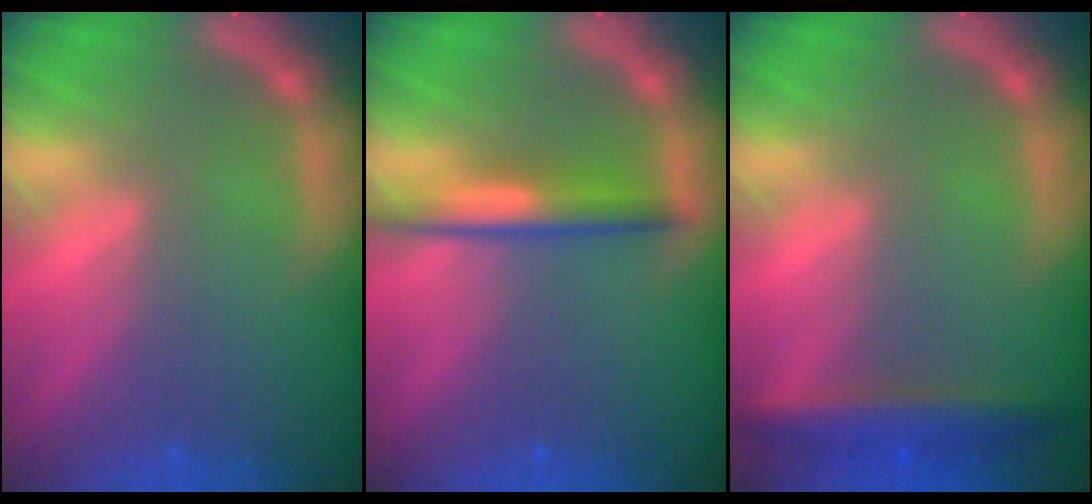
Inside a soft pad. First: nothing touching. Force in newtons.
{"total": 3.4}
{"total": 4.0}